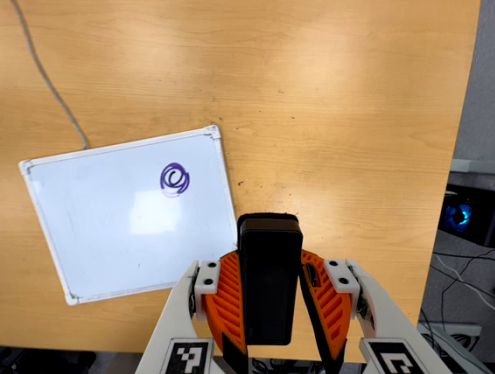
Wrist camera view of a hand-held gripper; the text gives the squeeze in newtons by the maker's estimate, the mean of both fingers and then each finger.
{"total": 5.3, "left": 4.5, "right": 6.0}